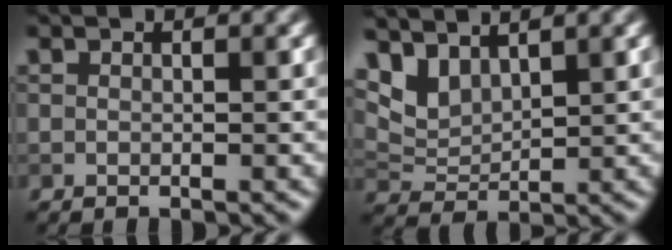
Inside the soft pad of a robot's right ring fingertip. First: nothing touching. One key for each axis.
{"total": 3.8, "fx": 2.9, "fy": 1.6, "fz": 1.7, "tx": -0.045, "ty": -0.003, "tz": 0.060}